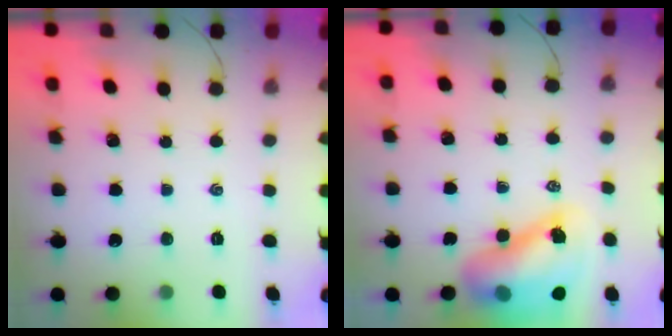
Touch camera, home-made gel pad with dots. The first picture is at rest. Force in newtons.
{"total": 13.5, "press": 13.0, "slide": 3.7}